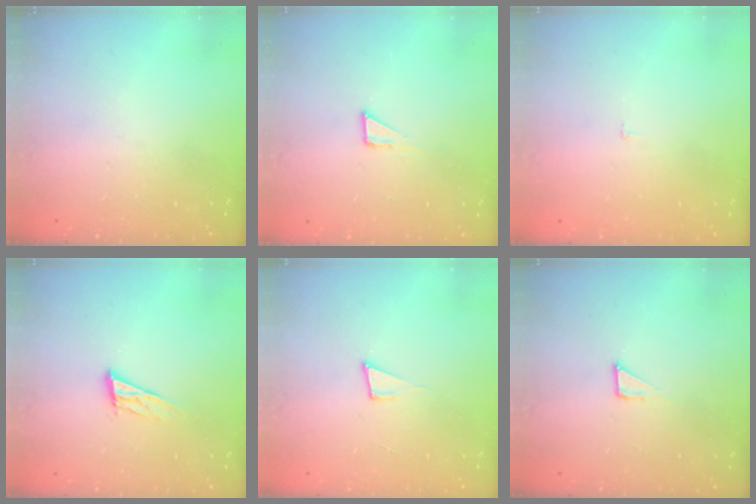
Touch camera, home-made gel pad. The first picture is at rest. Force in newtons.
{"total": 2.8, "press": 2.8, "slide": 0.2}
{"total": 2.3, "press": 2.3, "slide": 0.2}
{"total": 9.3, "press": 9.0, "slide": 2.5}
{"total": 5.7, "press": 4.5, "slide": 3.4}
{"total": 2.6, "press": 2.6, "slide": 0.1}